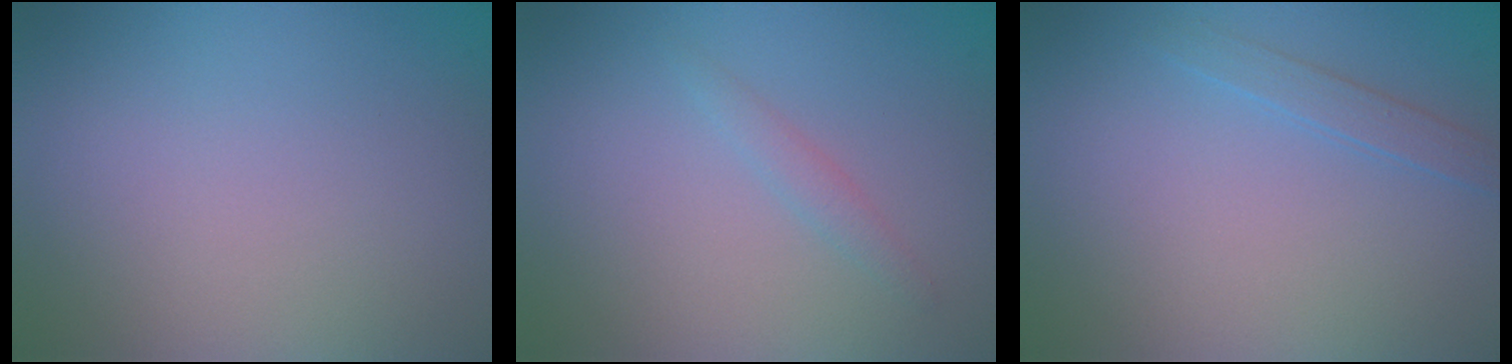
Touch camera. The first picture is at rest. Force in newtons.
{"total": 1.1, "press": 1.1, "slide": 0.1}
{"total": 1.3, "press": 1.3, "slide": 0.1}